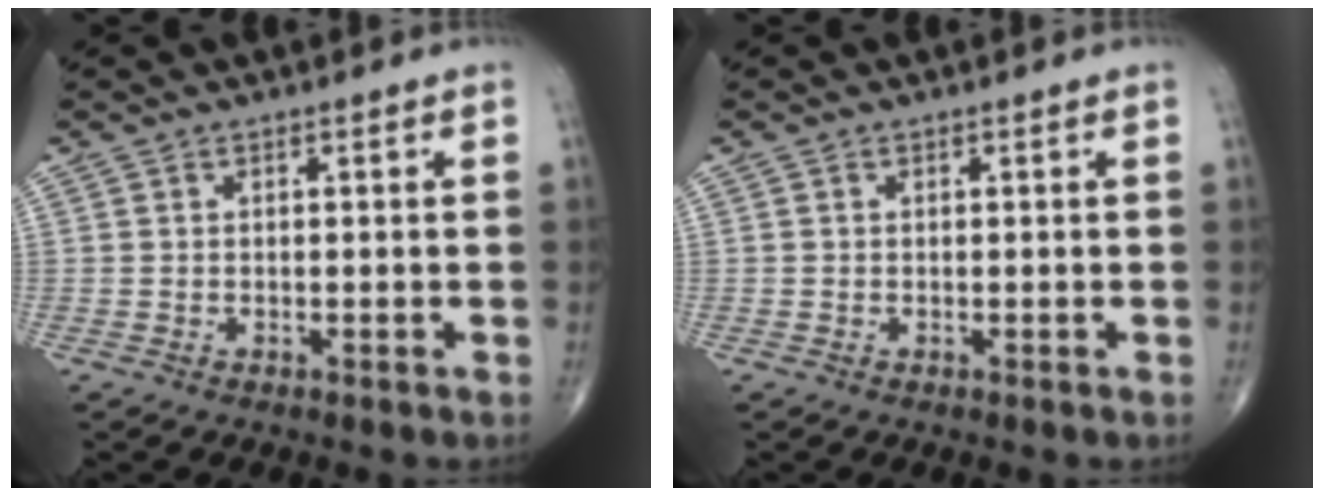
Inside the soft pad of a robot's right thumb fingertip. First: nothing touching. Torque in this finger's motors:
{"motor_torque": [0.00, 0.13, 0.22, 0.17, -0.01]}